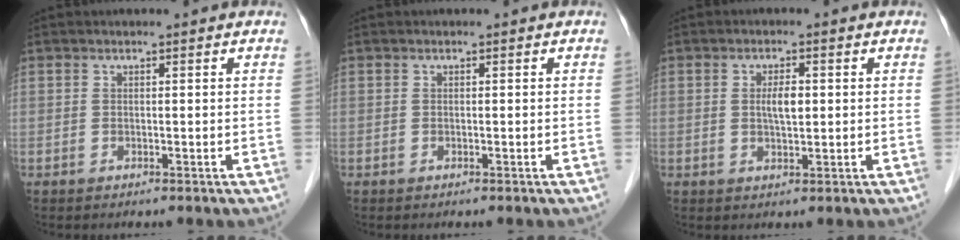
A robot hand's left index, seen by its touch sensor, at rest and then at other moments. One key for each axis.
{"total": 0.0}
{"total": 3.0, "fx": 0.3, "fy": 0.9, "fz": 2.8, "tx": -0.050, "ty": 0.002, "tz": 0.006}